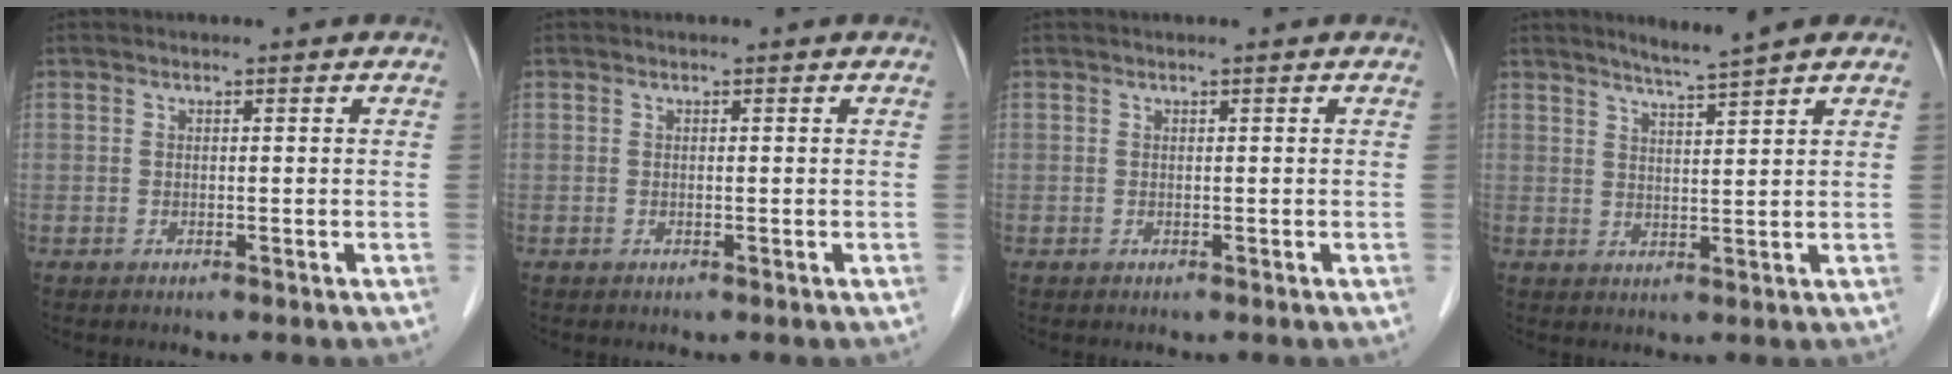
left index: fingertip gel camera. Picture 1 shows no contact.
{"total": 0.0}
{"total": 0.0}
{"total": 4.6, "force": [3.9, -0.8, 2.3], "torque": [-0.042, -0.003, 0.070]}